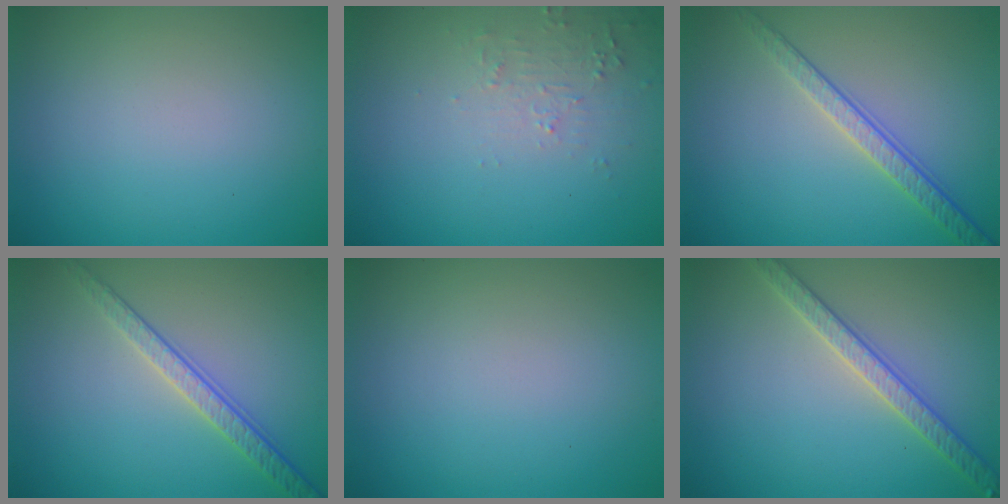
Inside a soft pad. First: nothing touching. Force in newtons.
{"total": 2.1, "press": 2.0, "slide": 0.5}
{"total": 2.8, "press": 2.4, "slide": 1.5}
{"total": 2.8, "press": 2.4, "slide": 1.5}
{"total": 0.0}
{"total": 3.2, "press": 3.1, "slide": 0.7}